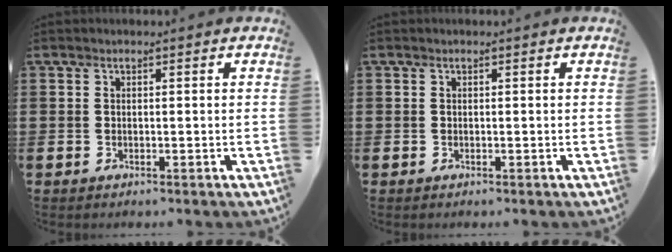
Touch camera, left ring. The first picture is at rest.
{"total": 0.0}